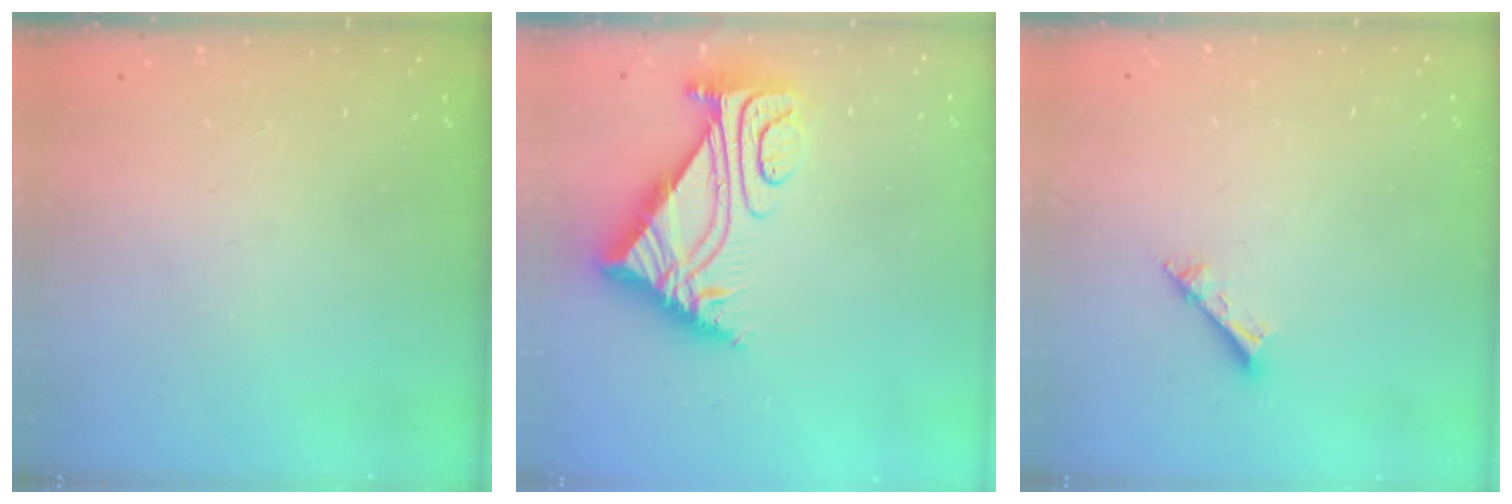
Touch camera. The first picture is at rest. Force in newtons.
{"total": 8.2, "press": 8.2, "slide": 0.8}
{"total": 2.6, "press": 2.6, "slide": 0.1}